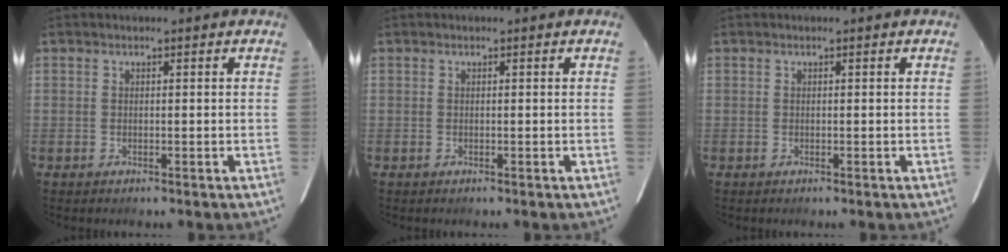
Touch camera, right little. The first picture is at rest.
{"total": 0.0}
{"total": 0.0}